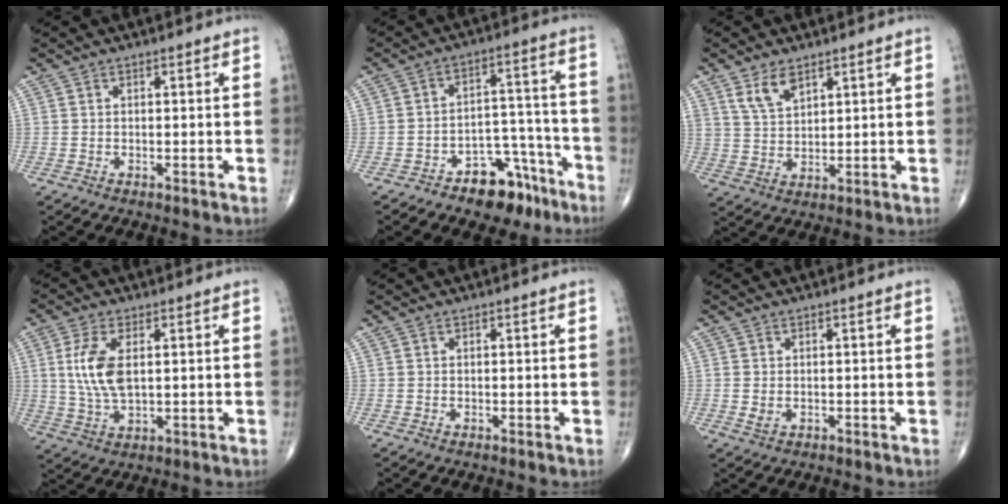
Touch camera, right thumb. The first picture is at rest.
{"total": 10.6, "force": [-7.3, 5.9, 5.0], "torque": [-0.027, 0.078, -0.109]}
{"total": 5.7, "force": [3.7, 3.0, 3.2], "torque": [-0.051, -0.021, 0.078]}
{"total": 8.8, "force": [1.5, 4.2, 7.6], "torque": [-0.165, -0.007, 0.035]}
{"total": 0.0}
{"total": 1.4, "force": [-0.1, 1.1, 0.9], "torque": [-0.015, -0.001, 0.001]}